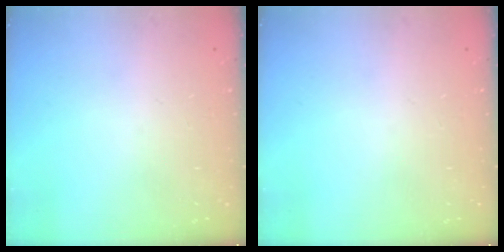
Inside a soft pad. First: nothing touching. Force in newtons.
{"total": 0.0}